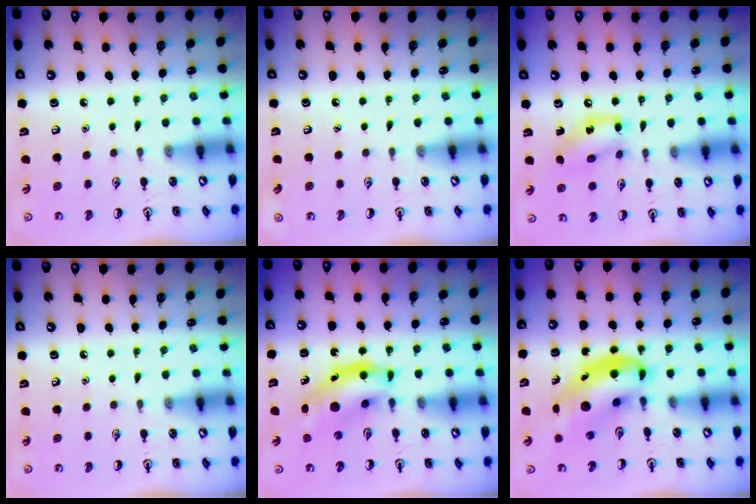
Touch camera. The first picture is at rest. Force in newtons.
{"total": 0.0}
{"total": 11.5, "press": 11.3, "slide": 1.6}
{"total": 0.0}
{"total": 10.6, "press": 10.1, "slide": 3.2}
{"total": 9.0, "press": 8.7, "slide": 2.4}